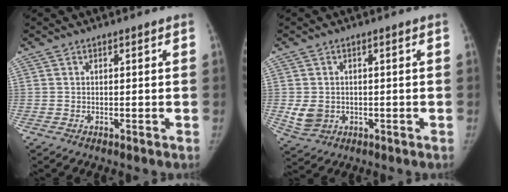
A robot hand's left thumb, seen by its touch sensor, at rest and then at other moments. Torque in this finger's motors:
{"motor_torque": [0.30, 0.33, 0.26, -0.38, 0.07]}